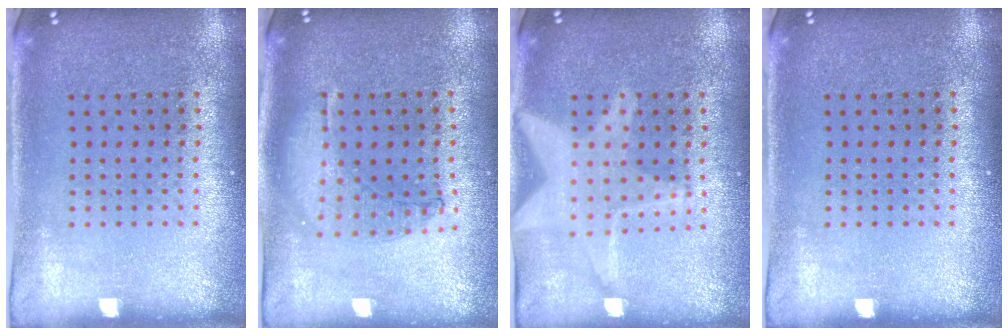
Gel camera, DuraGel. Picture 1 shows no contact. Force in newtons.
{"total": 0.9, "press": 0.9, "slide": 0.2}
{"total": 3.1, "press": 3.1, "slide": 0.3}
{"total": 0.0}